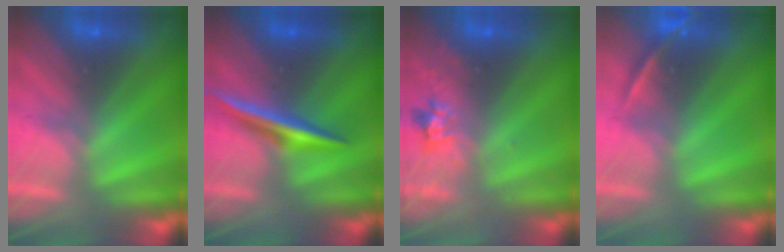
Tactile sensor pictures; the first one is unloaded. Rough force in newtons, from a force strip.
{"total": 1.9}
{"total": 2.4}
{"total": 1.8}